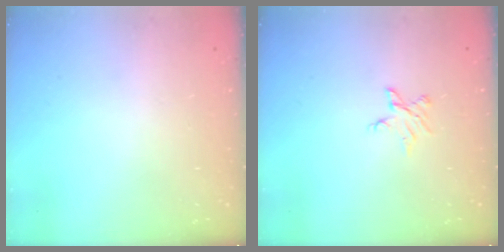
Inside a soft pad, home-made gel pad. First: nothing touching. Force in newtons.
{"total": 3.5, "press": 3.5, "slide": 0.4}